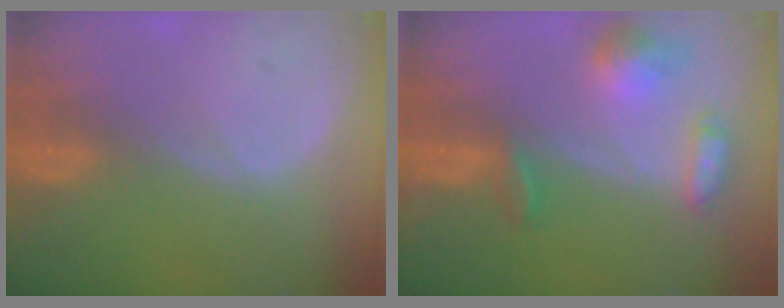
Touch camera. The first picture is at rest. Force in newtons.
{"total": 6.2, "press": 6.2, "slide": 0.4}